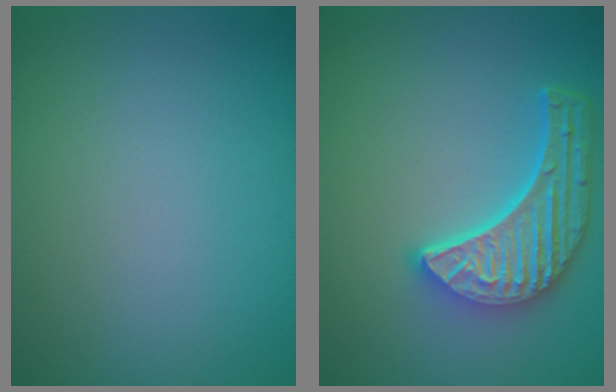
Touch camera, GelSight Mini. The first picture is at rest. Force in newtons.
{"total": 5.6, "press": 4.4, "slide": 3.5}